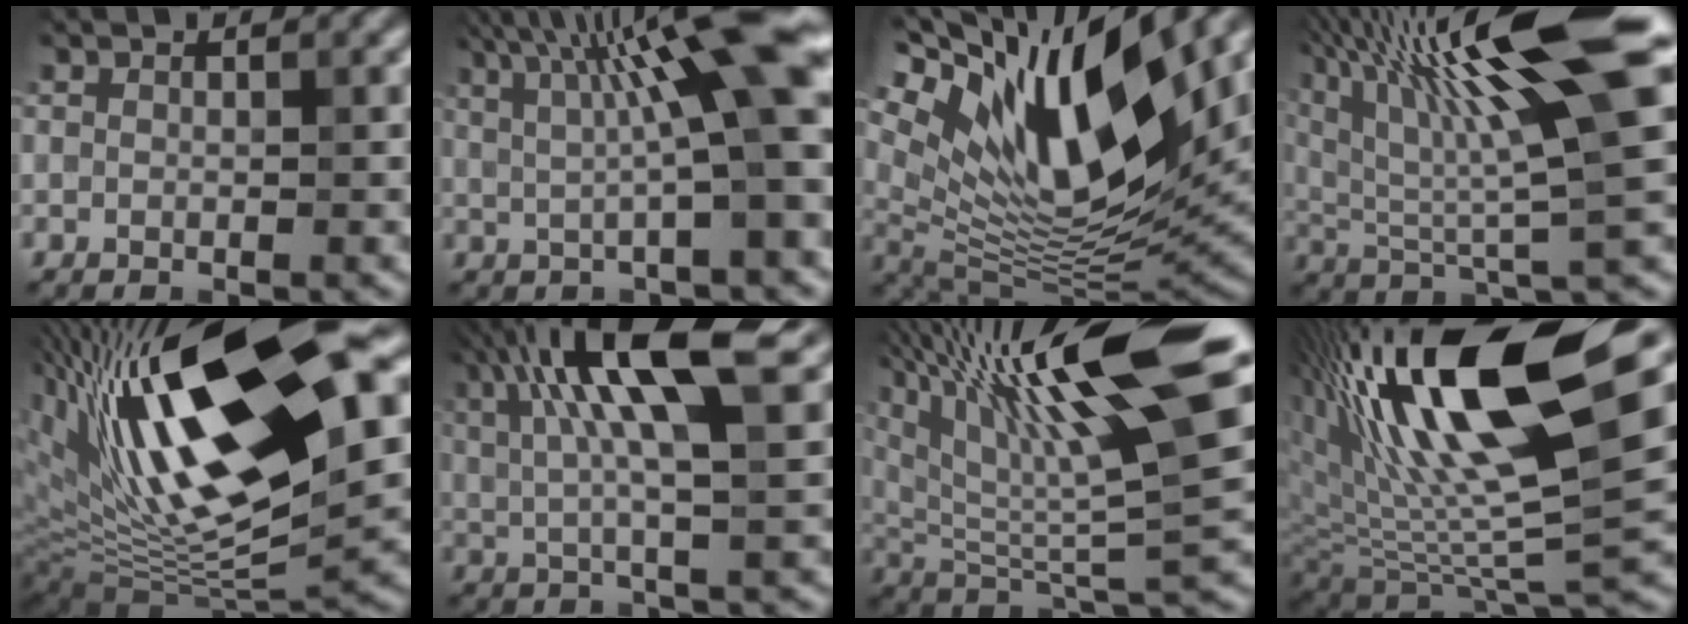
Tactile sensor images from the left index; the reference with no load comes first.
{"total": 12.5, "force": [3.7, 2.2, 11.8], "torque": [-0.160, 0.014, 0.056]}
{"total": 14.6, "force": [7.2, 5.3, 11.6], "torque": [-0.212, 0.011, 0.126]}
{"total": 14.6, "force": [6.4, 2.5, 12.9], "torque": [-0.224, 0.019, 0.108]}
{"total": 18.0, "force": [5.9, 5.9, 15.9], "torque": [-0.267, 0.005, 0.095]}
{"total": 11.8, "force": [4.4, 2.8, 10.6], "torque": [-0.189, 0.015, 0.072]}
{"total": 16.4, "force": [8.3, 3.0, 13.7], "torque": [-0.250, 0.023, 0.150]}
{"total": 17.5, "force": [7.2, 5.4, 15.0], "torque": [-0.283, 0.021, 0.120]}